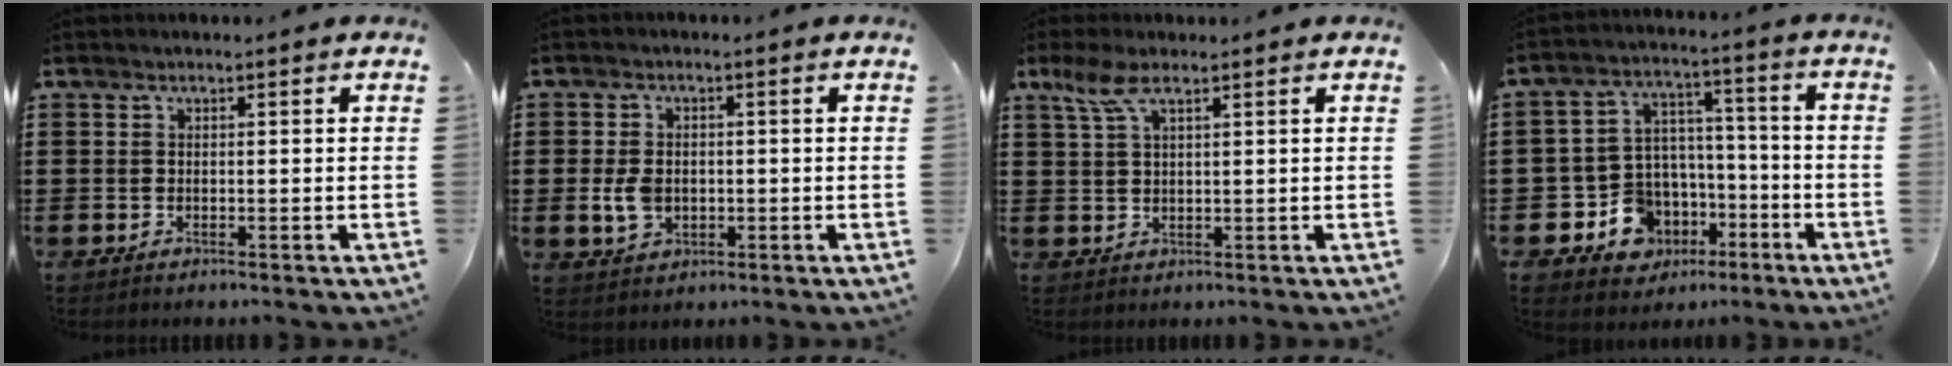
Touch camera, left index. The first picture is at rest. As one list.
[{"total": 4.4, "force": [-0.4, 3.1, 3.0], "torque": [-0.075, 0.003, -0.011]}, {"total": 4.3, "force": [2.4, 1.4, 3.3], "torque": [-0.073, 0.006, 0.044]}, {"total": 9.2, "force": [-4.2, 7.7, 2.7], "torque": [-0.086, 0.026, -0.071]}]